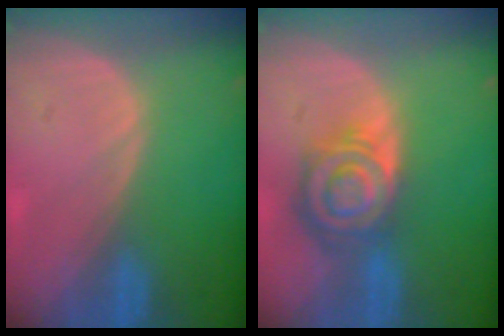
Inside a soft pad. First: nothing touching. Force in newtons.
{"total": 8.5, "press": 7.4, "slide": 4.3}